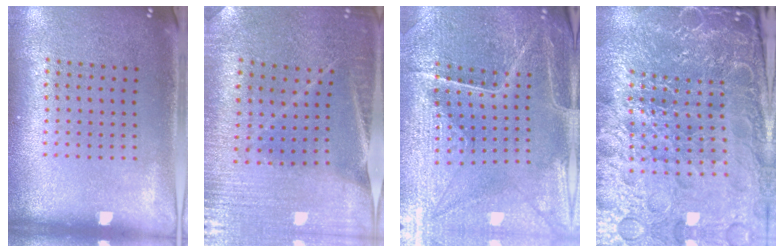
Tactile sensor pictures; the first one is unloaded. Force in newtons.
{"total": 1.4, "press": 1.4, "slide": 0.2}
{"total": 3.5, "press": 3.5, "slide": 0.2}
{"total": 6.6, "press": 5.9, "slide": 3.0}